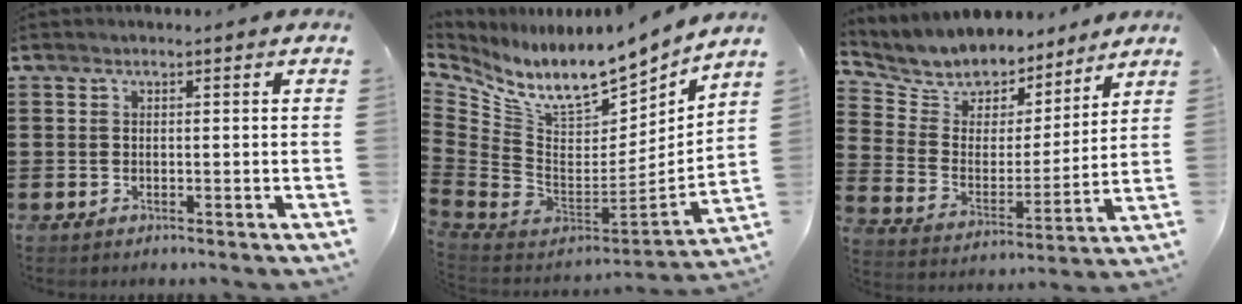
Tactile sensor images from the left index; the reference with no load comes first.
{"total": 11.6, "force": [8.5, 3.9, 6.8], "torque": [-0.141, -0.078, 0.147]}
{"total": 6.8, "force": [6.2, 2.8, -0.1], "torque": [-0.050, -0.051, 0.111]}